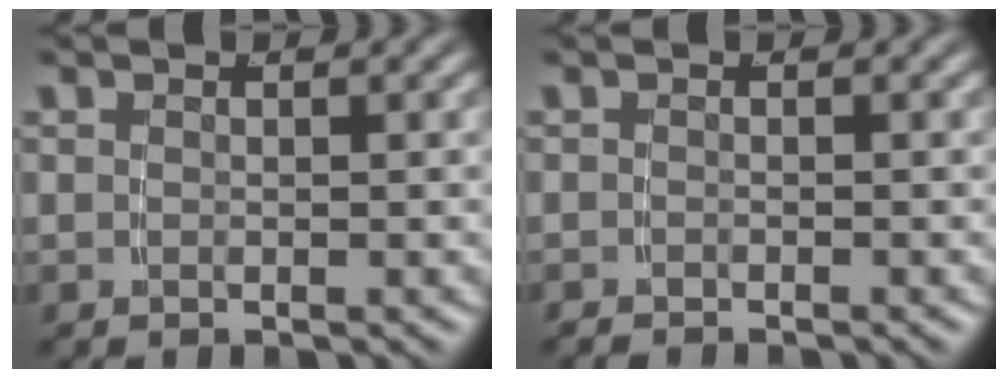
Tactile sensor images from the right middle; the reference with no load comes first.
{"total": 0.8, "force": [-0.8, 0.0, 0.0], "torque": [-0.001, -0.006, -0.013]}